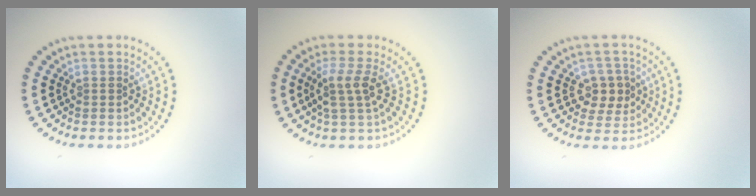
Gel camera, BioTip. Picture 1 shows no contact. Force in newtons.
{"total": 2.6, "press": 2.0, "slide": 1.7}
{"total": 2.8, "press": 2.7, "slide": 1.0}